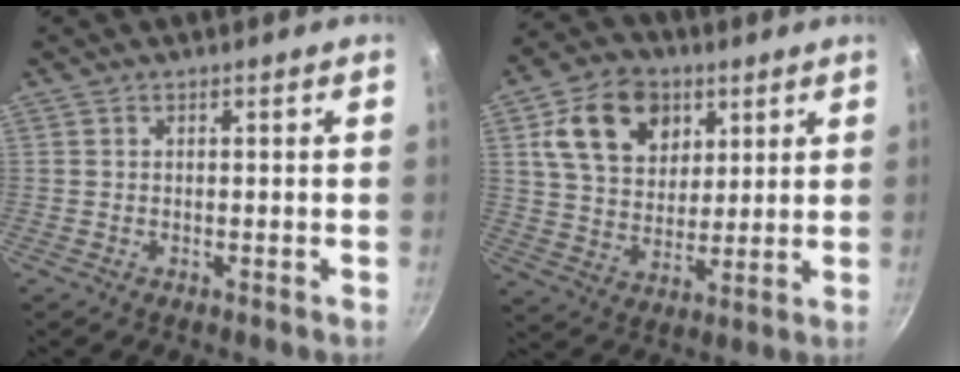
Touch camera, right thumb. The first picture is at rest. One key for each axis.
{"total": 15.2, "fx": 6.0, "fy": 11.2, "fz": 8.4, "tx": -0.114, "ty": -0.011, "tz": 0.101}